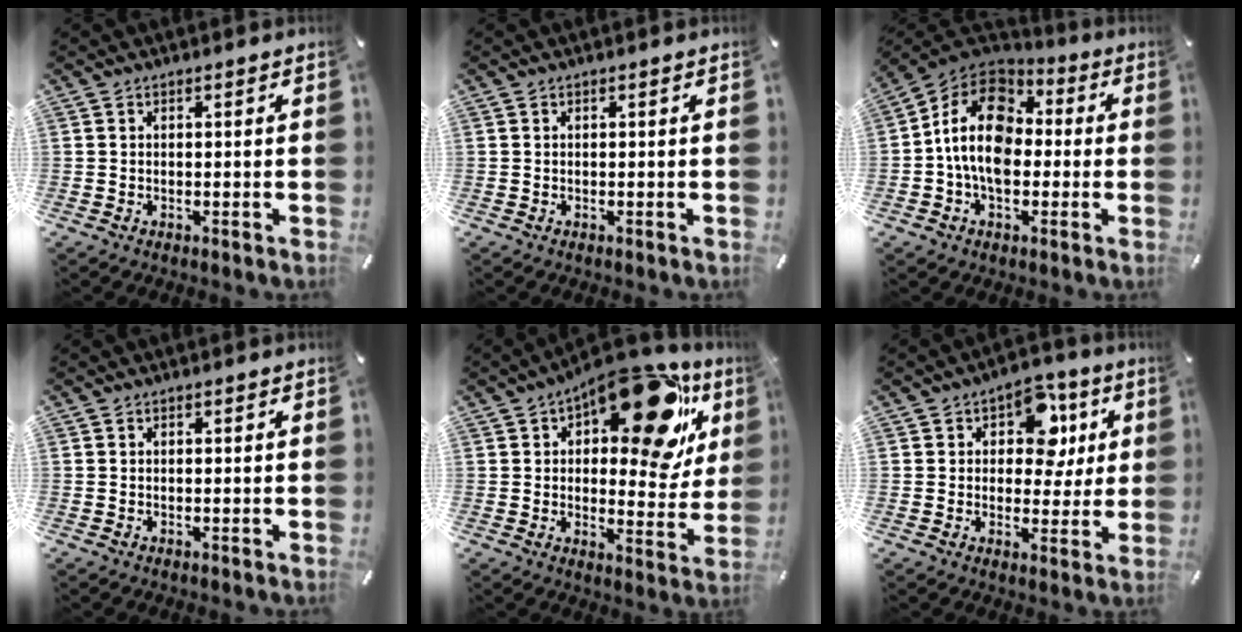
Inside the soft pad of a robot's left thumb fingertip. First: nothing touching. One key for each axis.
{"total": 0.0}
{"total": 15.1, "fx": -0.7, "fy": 10.8, "fz": 10.5, "tx": -0.213, "ty": 0.018, "tz": -0.018}
{"total": 0.0}
{"total": 23.0, "fx": 12.5, "fy": 10.2, "fz": 16.4, "tx": -0.213, "ty": -0.077, "tz": 0.200}
{"total": 11.2, "fx": 3.6, "fy": 8.2, "fz": 6.8, "tx": -0.078, "ty": -0.007, "tz": 0.060}